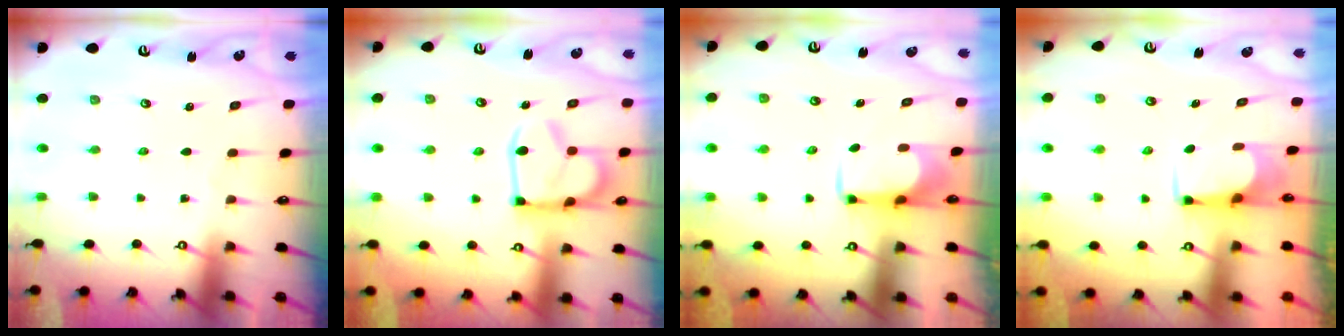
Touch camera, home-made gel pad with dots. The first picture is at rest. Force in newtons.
{"total": 16.0, "press": 15.9, "slide": 1.3}
{"total": 1.3, "press": 1.2, "slide": 0.3}
{"total": 2.5, "press": 2.4, "slide": 0.4}